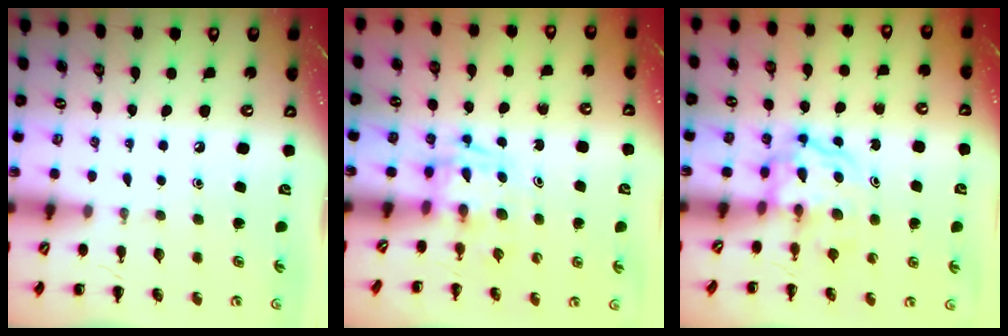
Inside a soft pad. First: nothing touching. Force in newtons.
{"total": 2.9, "press": 2.9, "slide": 0.1}
{"total": 3.6, "press": 3.6, "slide": 0.4}